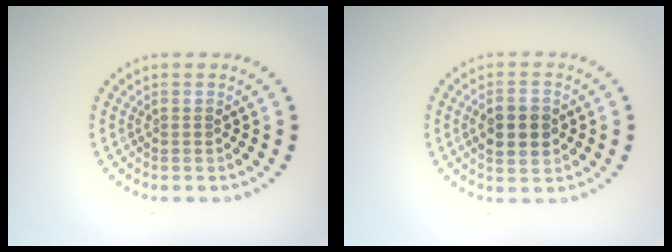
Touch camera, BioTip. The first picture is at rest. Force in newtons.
{"total": 3.8, "press": 3.7, "slide": 0.3}